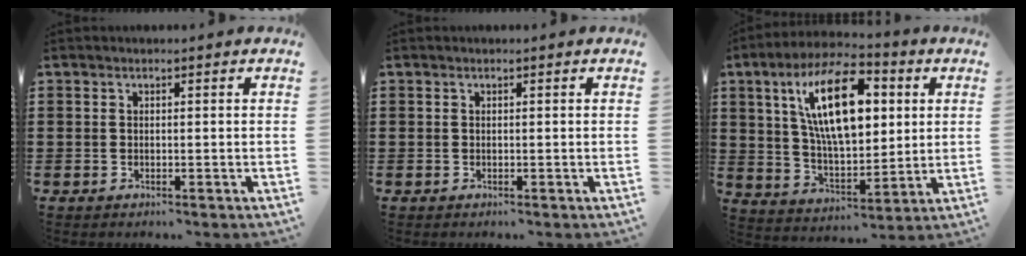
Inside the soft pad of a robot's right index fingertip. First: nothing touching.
{"total": 0.0}
{"total": 15.9, "force": [5.8, 7.0, 13.1], "torque": [-0.254, 0.003, 0.094]}